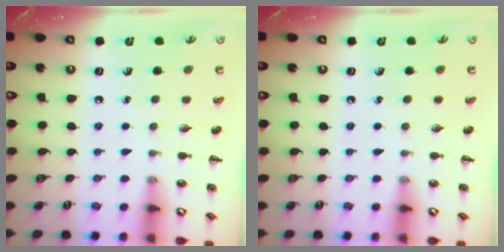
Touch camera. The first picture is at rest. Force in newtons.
{"total": 0.0}